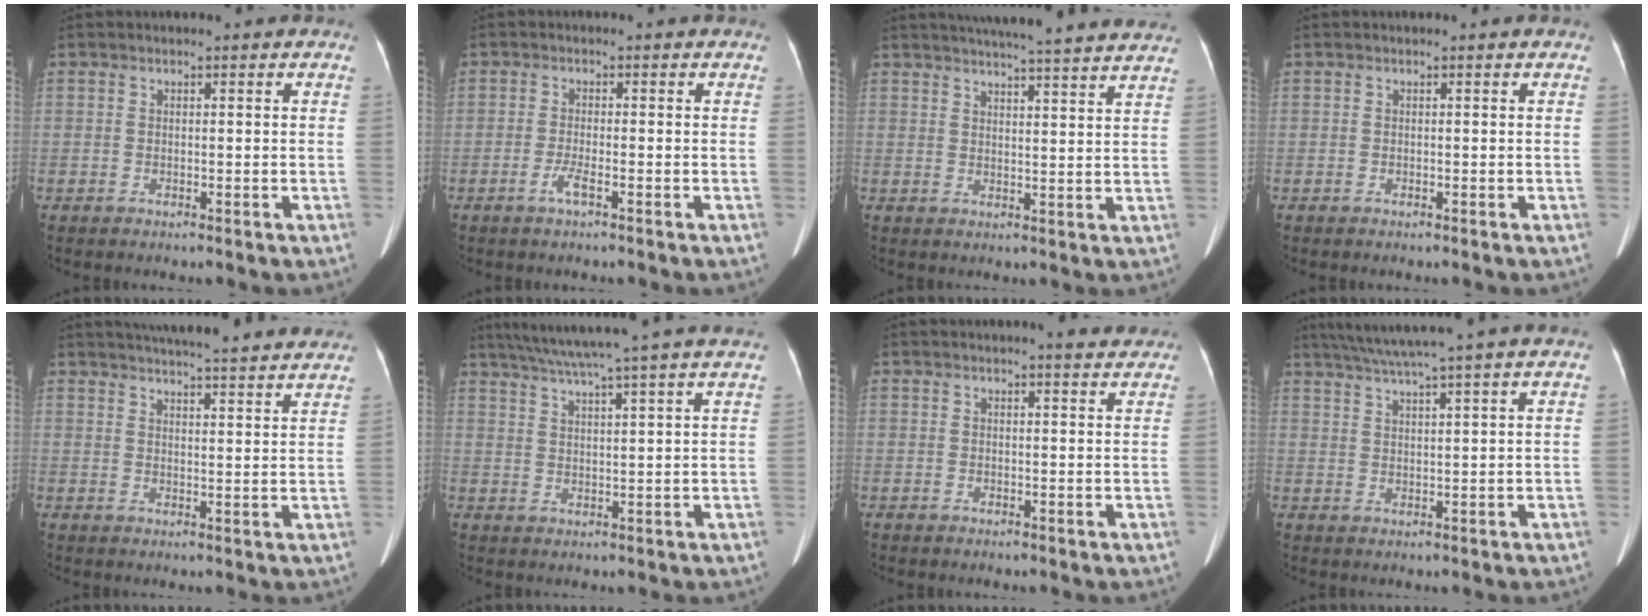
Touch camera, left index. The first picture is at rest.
{"total": 2.0, "force": [-1.1, 0.0, 1.7], "torque": [-0.040, -0.004, -0.024]}
{"total": 20.0, "force": [18.1, 0.5, 8.3], "torque": [-0.125, 0.005, 0.224]}
{"total": 0.0}
{"total": 20.6, "force": [18.9, 1.5, 8.1], "torque": [-0.120, 0.010, 0.237]}
{"total": 14.8, "force": [12.4, -1.8, 7.8], "torque": [-0.136, 0.012, 0.168]}
{"total": 3.5, "force": [3.2, 0.4, 1.4], "torque": [-0.020, 0.002, 0.030]}
{"total": 10.4, "force": [8.7, -2.0, 5.3], "torque": [-0.091, 0.017, 0.126]}